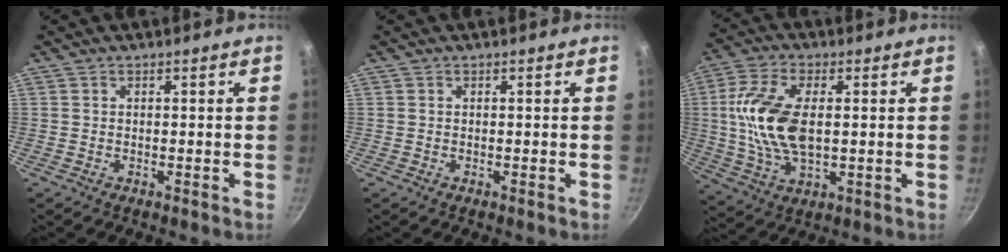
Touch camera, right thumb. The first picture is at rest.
{"total": 0.0}
{"total": 14.5, "force": [1.2, 7.7, 12.2], "torque": [-0.239, 0.005, 0.020]}